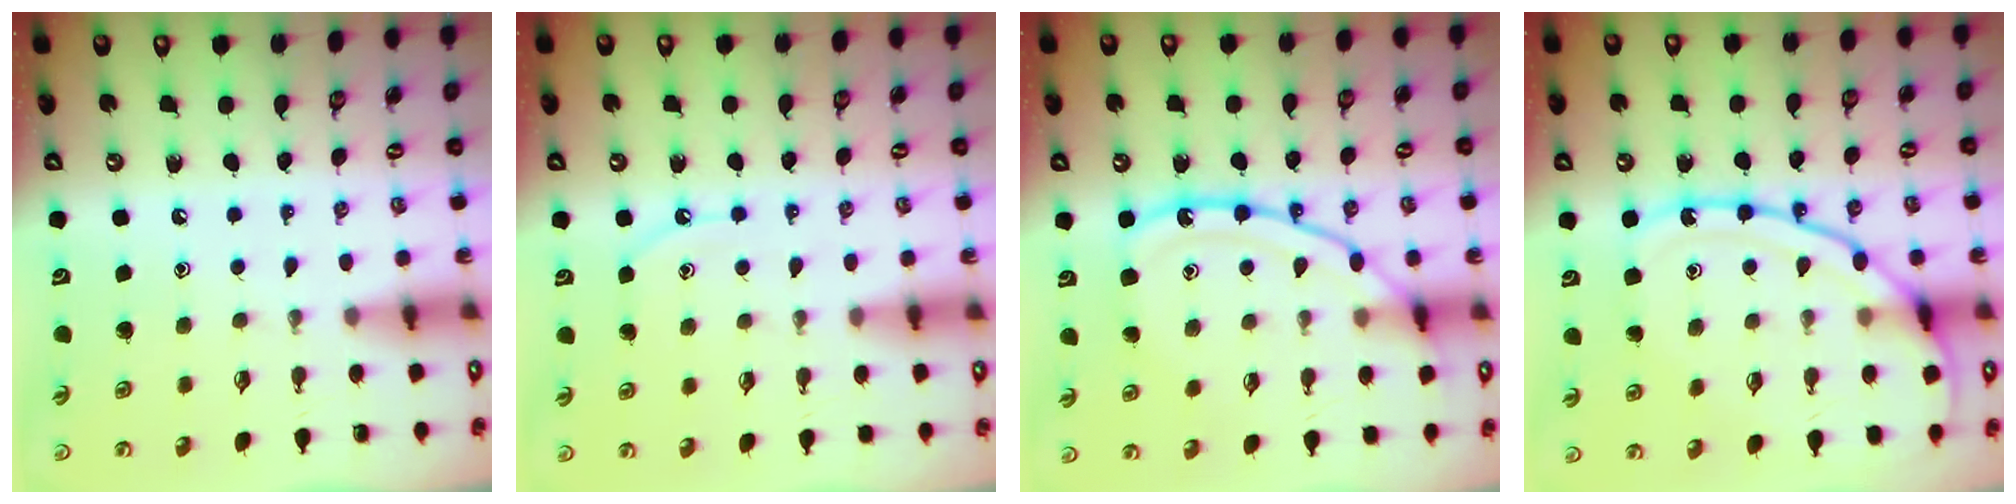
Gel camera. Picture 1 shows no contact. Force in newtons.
{"total": 5.6, "press": 5.5, "slide": 0.6}
{"total": 14.9, "press": 14.8, "slide": 1.2}
{"total": 16.2, "press": 16.1, "slide": 1.5}